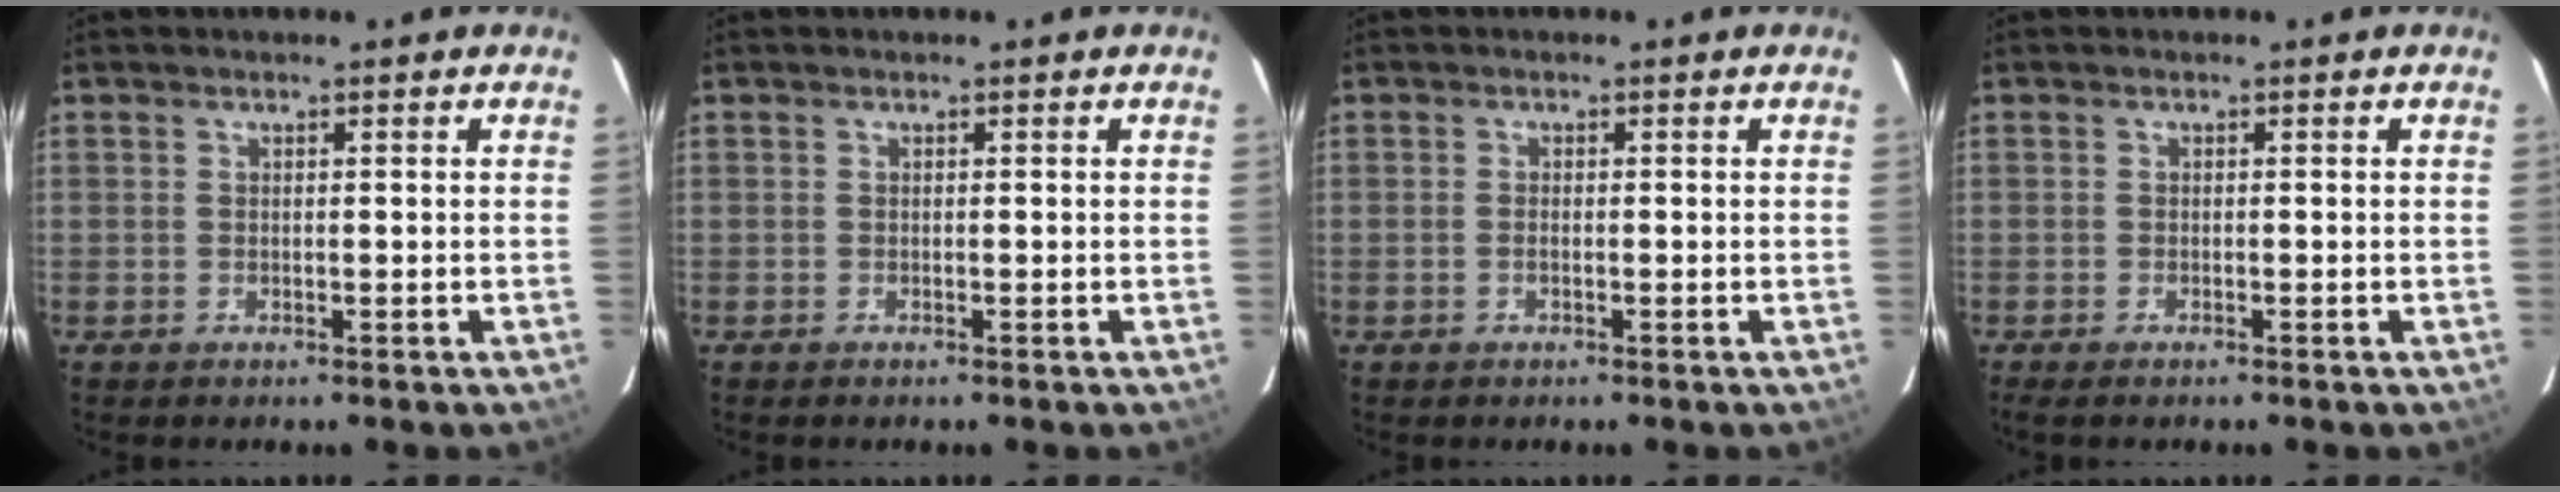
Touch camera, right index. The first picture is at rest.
{"total": 0.0}
{"total": 0.7, "force": [-0.3, 0.3, 0.5], "torque": [-0.013, 0.001, -0.006]}
{"total": 2.1, "force": [-1.7, 0.4, 1.2], "torque": [-0.026, -0.009, -0.029]}